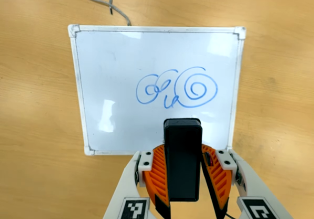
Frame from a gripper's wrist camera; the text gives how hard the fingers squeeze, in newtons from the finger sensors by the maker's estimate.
{"total": 6.1, "left": 5.2, "right": 7.0}